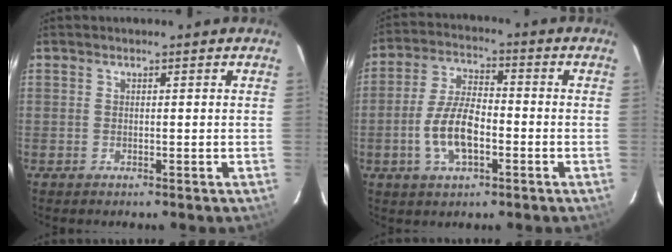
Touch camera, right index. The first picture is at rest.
{"total": 9.7, "force": [-3.0, 4.3, 8.1], "torque": [-0.167, 0.003, -0.054]}